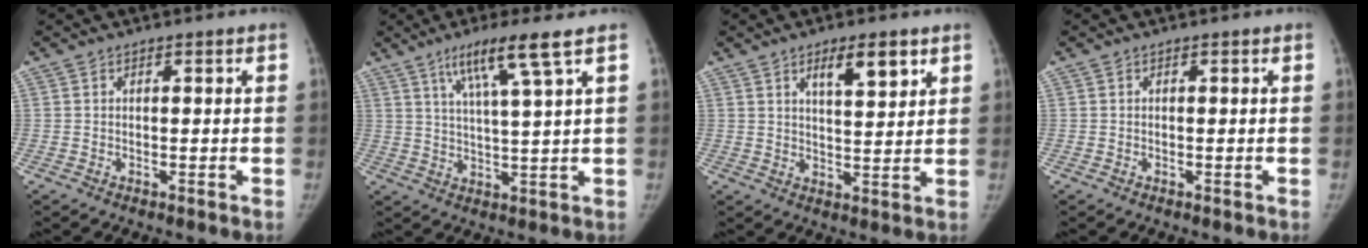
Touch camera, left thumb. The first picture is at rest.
{"total": 9.0, "force": [5.0, -0.5, 7.5], "torque": [-0.136, -0.020, 0.095]}
{"total": 7.2, "force": [4.0, 2.3, 5.5], "torque": [-0.072, -0.025, 0.064]}
{"total": 0.0}